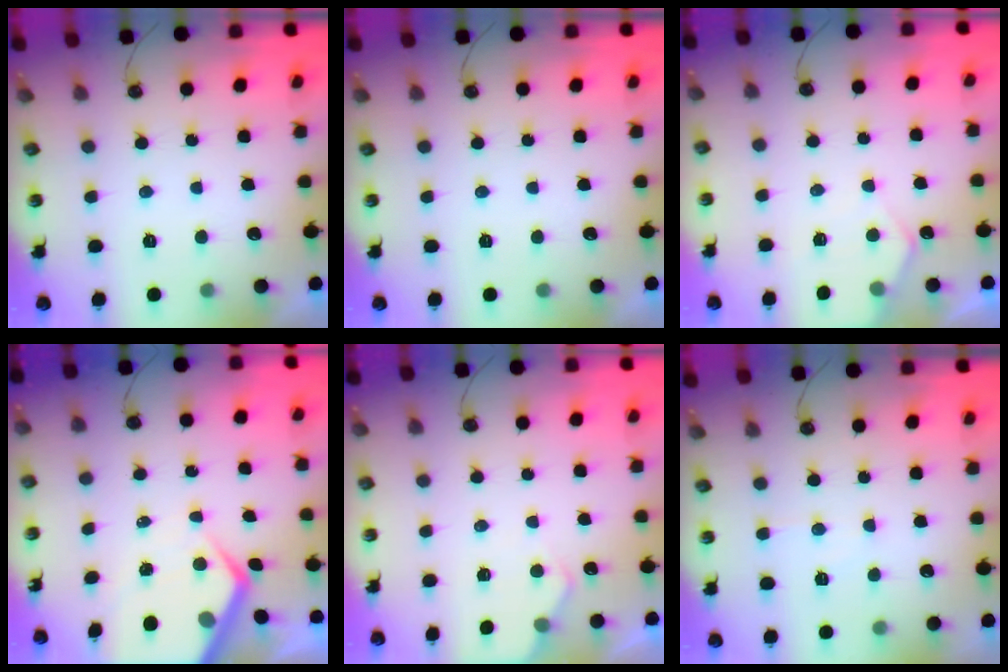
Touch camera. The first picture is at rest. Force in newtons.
{"total": 0.0}
{"total": 5.3, "press": 5.2, "slide": 0.7}
{"total": 8.0, "press": 7.9, "slide": 0.8}
{"total": 3.9, "press": 3.9, "slide": 0.5}
{"total": 5.0, "press": 5.0, "slide": 0.7}